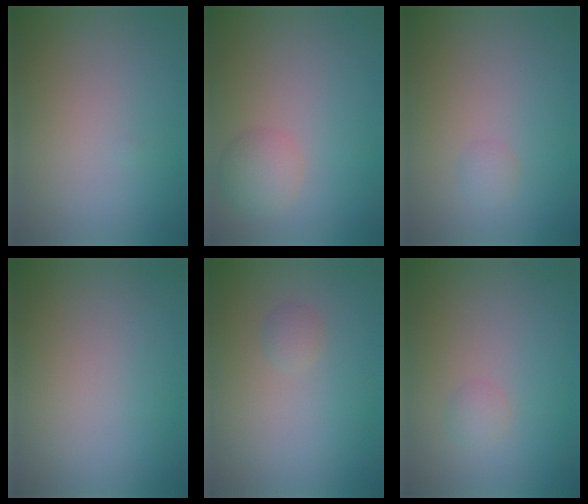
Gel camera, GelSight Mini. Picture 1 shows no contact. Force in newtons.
{"total": 2.6, "press": 2.6, "slide": 0.1}
{"total": 0.8, "press": 0.8, "slide": 0.1}
{"total": 0.0}
{"total": 0.9, "press": 0.9, "slide": 0.0}
{"total": 1.0, "press": 1.0, "slide": 0.0}